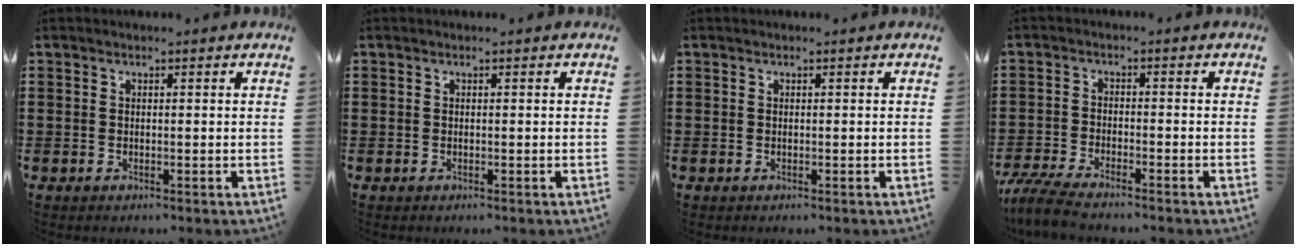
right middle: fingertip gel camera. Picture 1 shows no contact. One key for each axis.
{"total": 0.0}
{"total": 0.0}
{"total": 4.4, "fx": -4.1, "fy": 0.2, "fz": 1.7, "tx": -0.056, "ty": -0.014, "tz": -0.087}